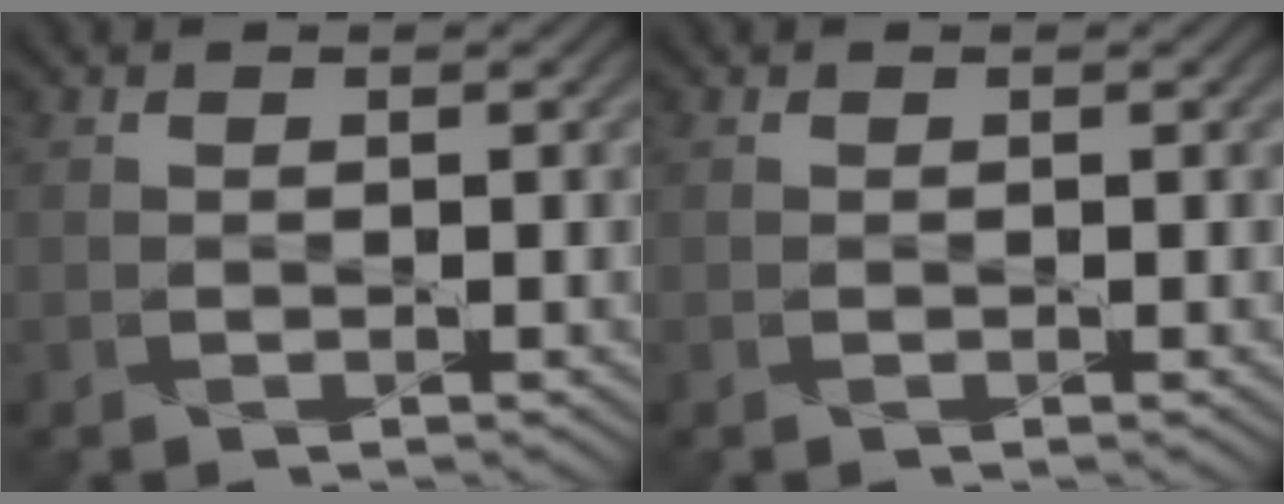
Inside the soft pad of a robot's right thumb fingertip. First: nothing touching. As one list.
[{"total": 0.0}]